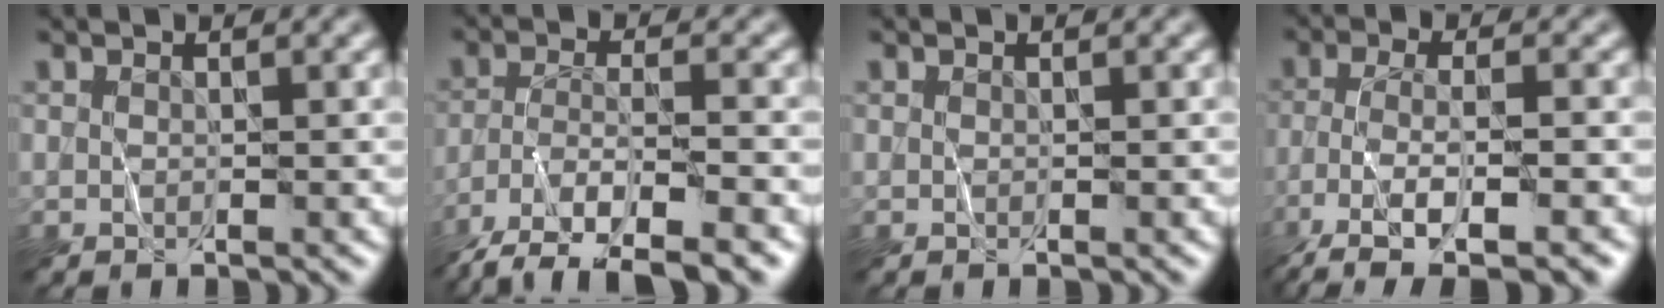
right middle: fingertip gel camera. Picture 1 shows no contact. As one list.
[{"total": 8.0, "force": [-6.2, 2.0, 4.8], "torque": [-0.082, -0.002, -0.111]}, {"total": 0.0}, {"total": 7.4, "force": [-4.8, 1.9, 5.2], "torque": [-0.094, 0.000, -0.087]}]